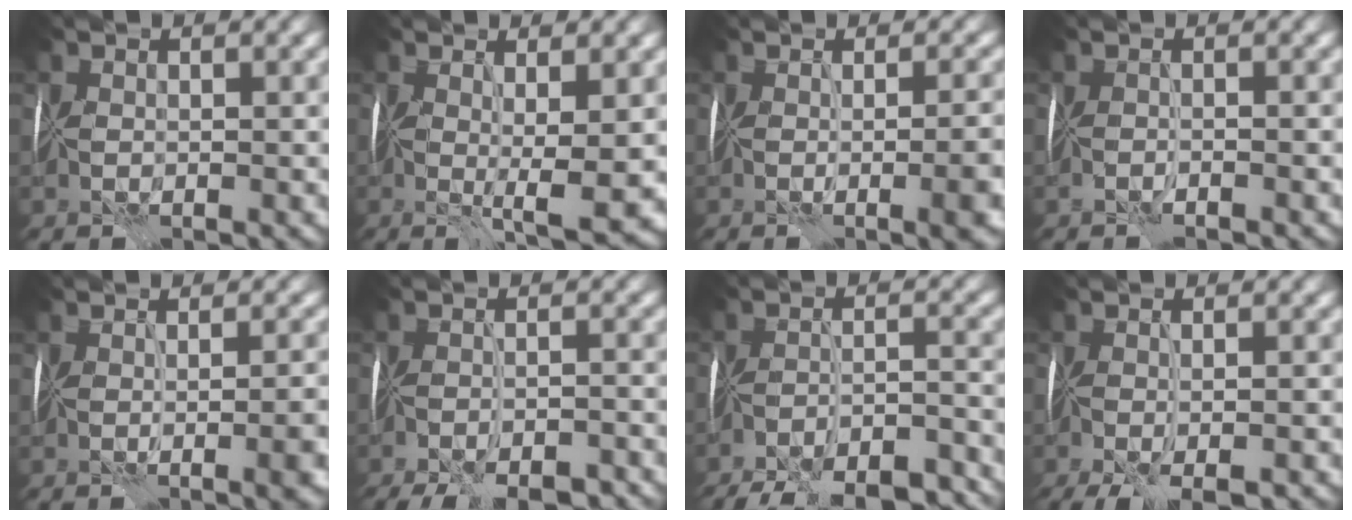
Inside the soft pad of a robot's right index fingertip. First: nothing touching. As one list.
[{"total": 4.7, "force": [0.1, 0.8, 4.6], "torque": [-0.073, -0.010, 0.003]}, {"total": 7.4, "force": [-1.2, 3.0, 6.7], "torque": [-0.042, 0.001, -0.011]}, {"total": 1.0, "force": [-0.9, -0.1, 0.5], "torque": [-0.007, -0.007, -0.020]}, {"total": 6.1, "force": [-1.0, 2.4, 5.5], "torque": [-0.034, 0.000, -0.006]}, {"total": 9.6, "force": [-7.7, 2.9, 4.8], "torque": [-0.064, -0.019, -0.100]}, {"total": 14.3, "force": [-12.4, 4.2, 5.7], "torque": [-0.082, -0.010, -0.154]}, {"total": 6.0, "force": [-3.6, 1.7, 4.5], "torque": [-0.073, -0.022, -0.055]}]